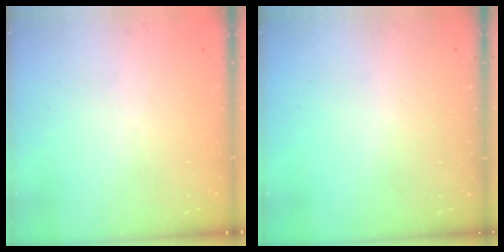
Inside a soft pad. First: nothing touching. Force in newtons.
{"total": 0.0}